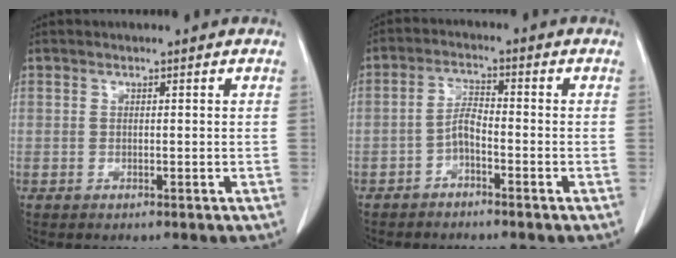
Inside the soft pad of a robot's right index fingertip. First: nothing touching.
{"total": 3.1, "force": [-1.8, 0.8, 2.4], "torque": [-0.049, 0.008, -0.038]}